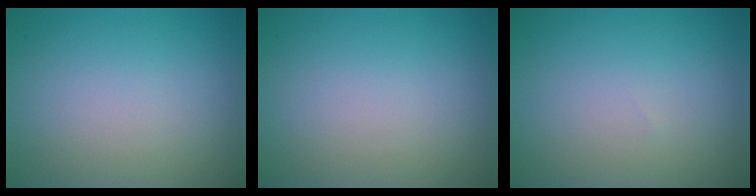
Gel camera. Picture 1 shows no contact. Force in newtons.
{"total": 0.0}
{"total": 0.0}